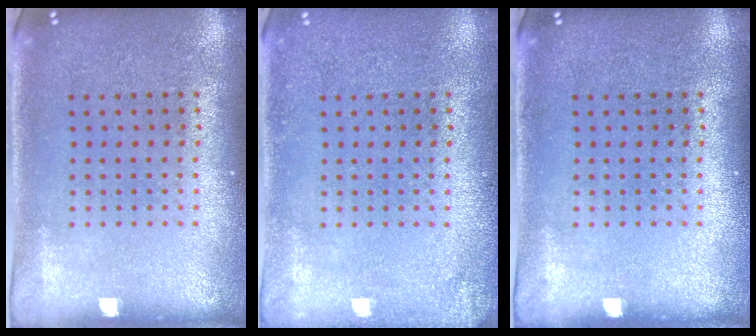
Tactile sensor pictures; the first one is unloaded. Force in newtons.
{"total": 1.3, "press": 1.3, "slide": 0.1}
{"total": 0.0}